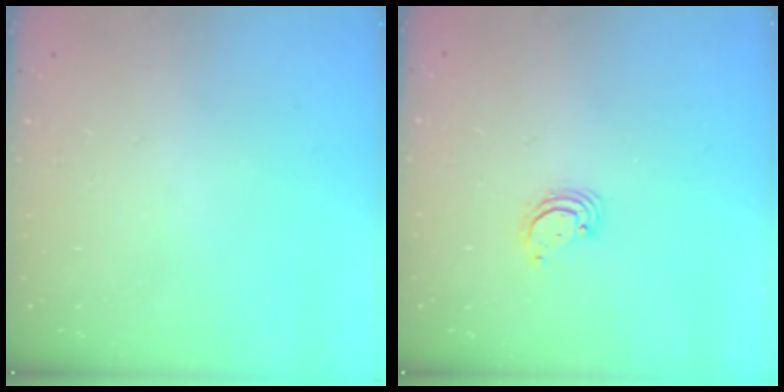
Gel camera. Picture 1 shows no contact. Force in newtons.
{"total": 2.9, "press": 2.9, "slide": 0.3}